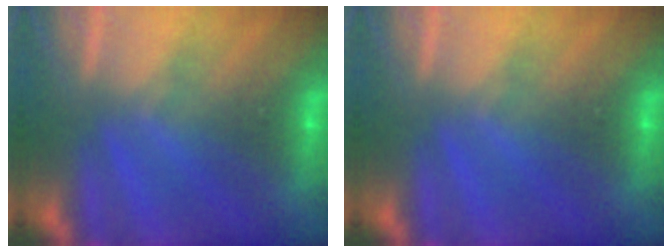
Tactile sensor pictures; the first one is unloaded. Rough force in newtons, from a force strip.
{"total": 0.0}